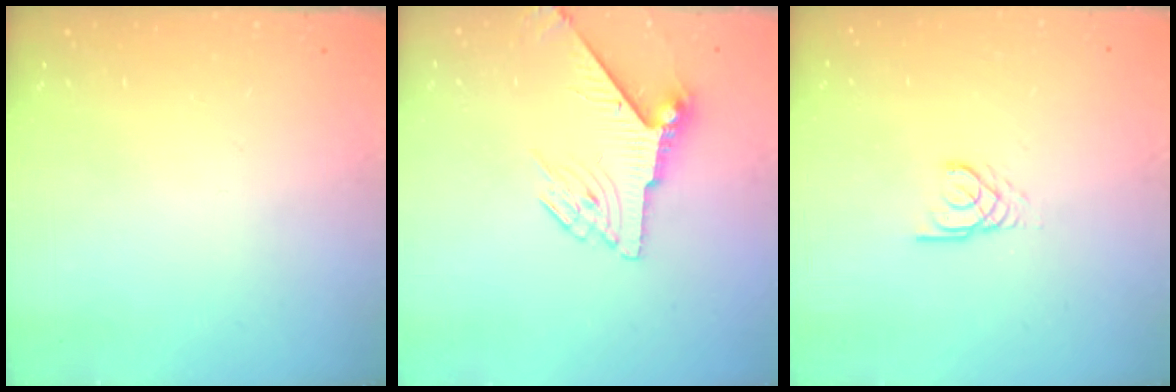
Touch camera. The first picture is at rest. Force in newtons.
{"total": 6.7, "press": 6.6, "slide": 1.0}
{"total": 2.7, "press": 2.7, "slide": 0.1}